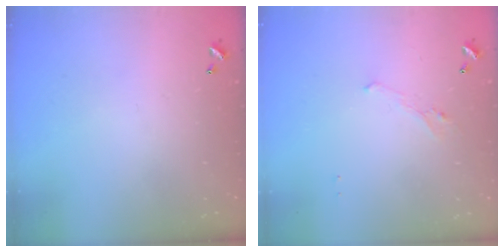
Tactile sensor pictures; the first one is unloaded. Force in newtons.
{"total": 0.8, "press": 0.4, "slide": 0.7}